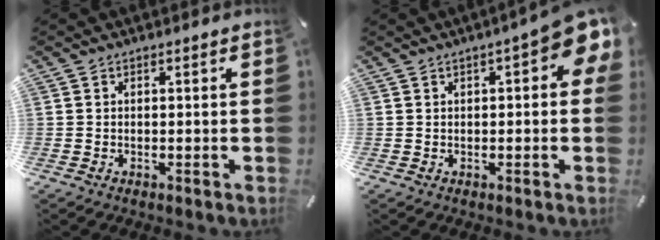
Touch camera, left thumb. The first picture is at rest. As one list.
[{"total": 8.1, "force": [2.6, 2.8, 7.1], "torque": [-0.098, -0.011, 0.043]}]